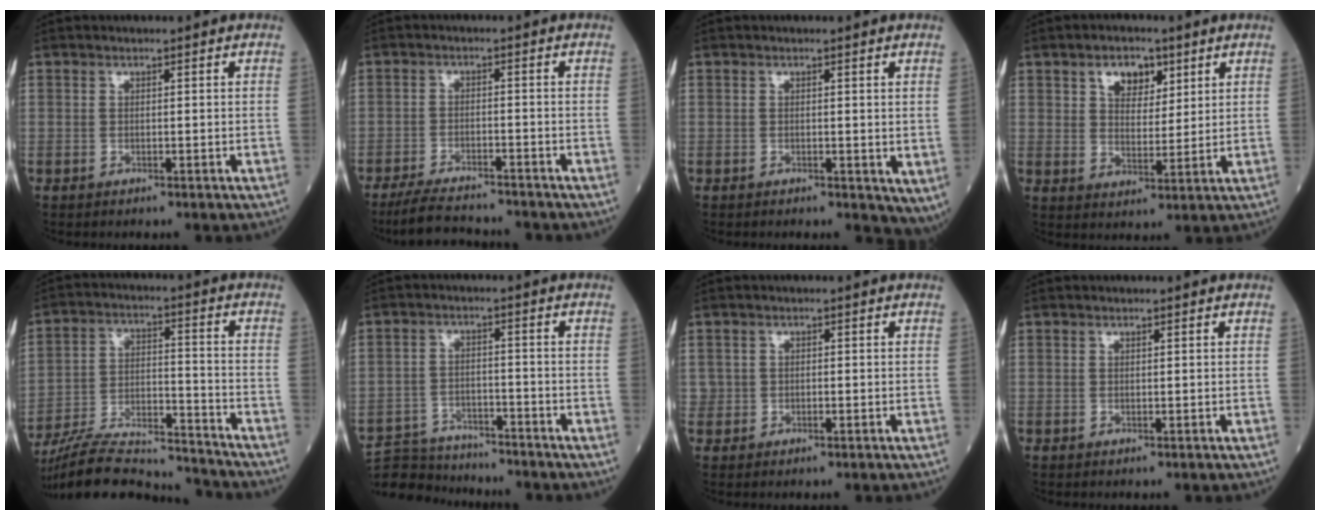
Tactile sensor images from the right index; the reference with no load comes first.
{"total": 8.0, "force": [-7.4, 1.0, 2.8], "torque": [-0.050, -0.012, -0.123]}
{"total": 2.5, "force": [-0.1, 1.7, 1.8], "torque": [-0.021, -0.002, -0.001]}
{"total": 5.9, "force": [3.1, 3.4, 3.6], "torque": [-0.057, 0.008, 0.054]}
{"total": 15.7, "force": [-14.9, 2.0, 4.3], "torque": [-0.082, 0.012, -0.237]}
{"total": 10.1, "force": [-9.7, 2.4, 1.2], "torque": [-0.019, 0.012, -0.156]}
{"total": 1.2, "force": [-0.1, 1.1, 0.3], "torque": [-0.003, 0.003, 0.001]}
{"total": 0.0}